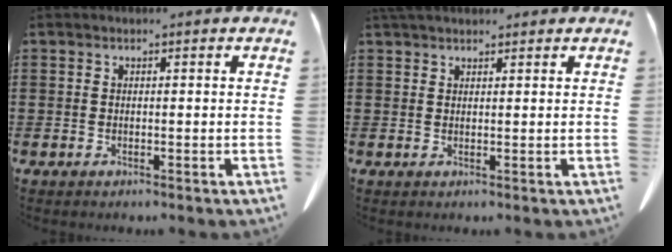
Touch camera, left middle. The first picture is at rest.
{"total": 2.1, "force": [1.9, 0.7, 0.7], "torque": [-0.020, 0.002, 0.037]}